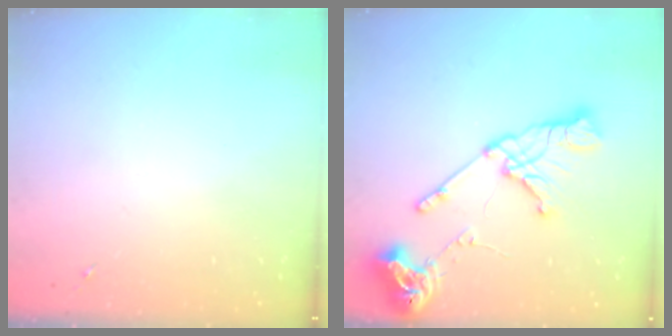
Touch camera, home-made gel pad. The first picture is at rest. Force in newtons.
{"total": 18.8, "press": 18.7, "slide": 1.7}